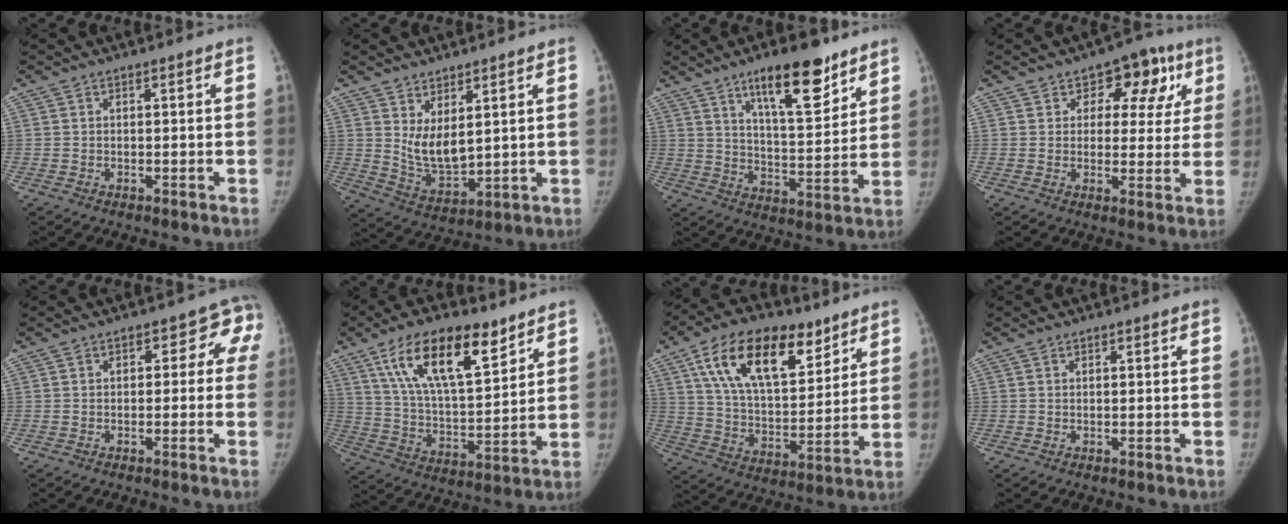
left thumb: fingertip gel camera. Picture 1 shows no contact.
{"total": 7.9, "force": [3.0, 3.9, 6.2], "torque": [-0.095, -0.040, 0.073]}
{"total": 15.0, "force": [9.7, 4.6, 10.4], "torque": [-0.133, -0.060, 0.160]}
{"total": 10.6, "force": [4.7, 7.1, 6.3], "torque": [-0.017, -0.009, 0.056]}
{"total": 5.0, "force": [0.0, 3.8, 3.4], "torque": [0.009, 0.018, -0.014]}
{"total": 18.8, "force": [10.7, 7.5, 13.5], "torque": [-0.201, -0.042, 0.197]}
{"total": 21.7, "force": [11.6, 11.5, 14.2], "torque": [-0.207, -0.032, 0.202]}
{"total": 0.0}